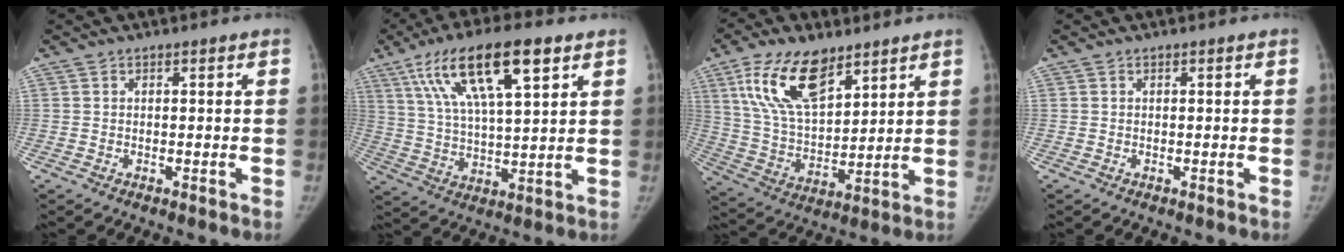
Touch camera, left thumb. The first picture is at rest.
{"total": 17.9, "force": [8.8, 5.3, 14.7], "torque": [-0.256, -0.009, 0.160]}
{"total": 16.3, "force": [9.2, 7.9, 10.9], "torque": [-0.176, -0.035, 0.180]}
{"total": 0.0}